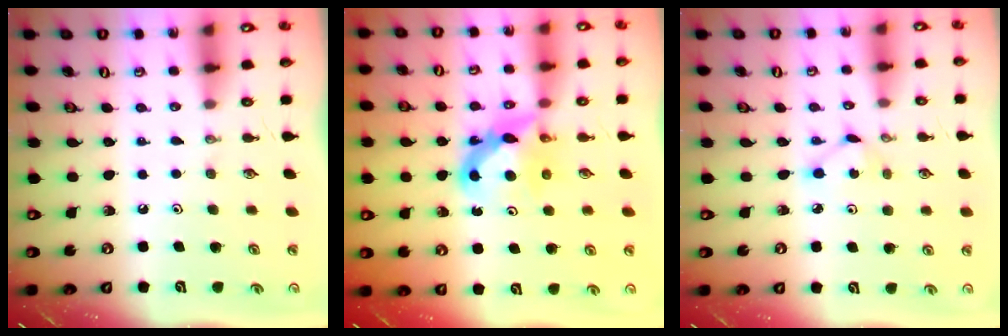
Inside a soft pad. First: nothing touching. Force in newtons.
{"total": 6.9, "press": 6.8, "slide": 0.6}
{"total": 3.2, "press": 3.2, "slide": 0.5}